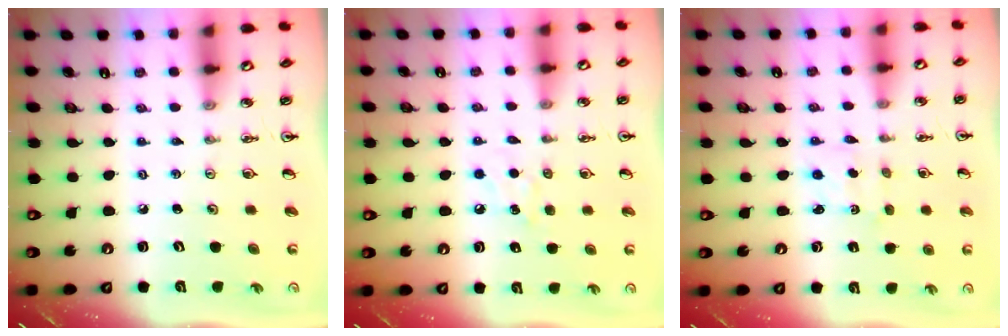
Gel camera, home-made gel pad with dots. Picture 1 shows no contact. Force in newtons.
{"total": 5.3, "press": 5.2, "slide": 0.8}
{"total": 1.5, "press": 1.3, "slide": 0.7}